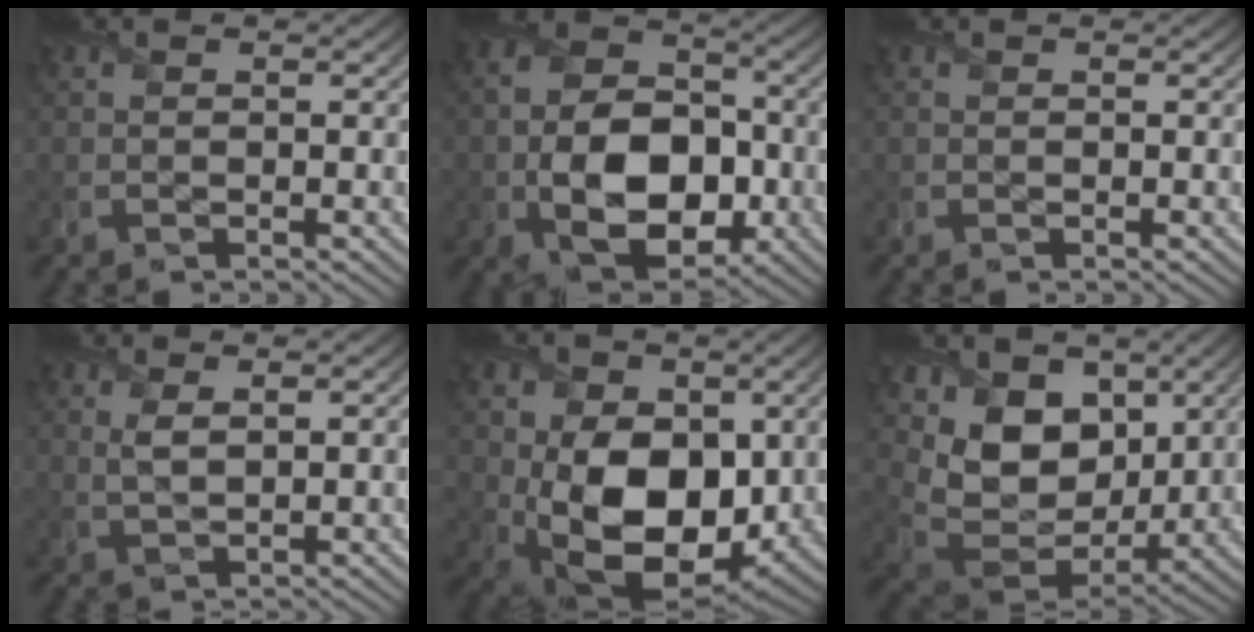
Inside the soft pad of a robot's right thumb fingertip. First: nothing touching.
{"total": 12.2, "force": [-2.8, 8.3, 8.4], "torque": [-0.170, -0.028, -0.042]}
{"total": 0.0}
{"total": 2.1, "force": [1.0, 0.7, 1.7], "torque": [-0.042, -0.001, 0.025]}
{"total": 13.9, "force": [0.1, 9.8, 9.9], "torque": [-0.183, -0.032, 0.011]}
{"total": 11.6, "force": [4.6, 8.4, 6.6], "torque": [-0.153, -0.008, 0.080]}